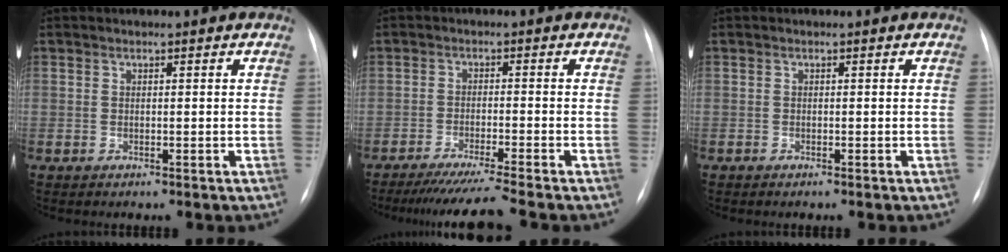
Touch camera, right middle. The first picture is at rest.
{"total": 9.0, "force": [-7.7, -2.1, 4.0], "torque": [-0.049, -0.034, -0.126]}
{"total": 0.0}